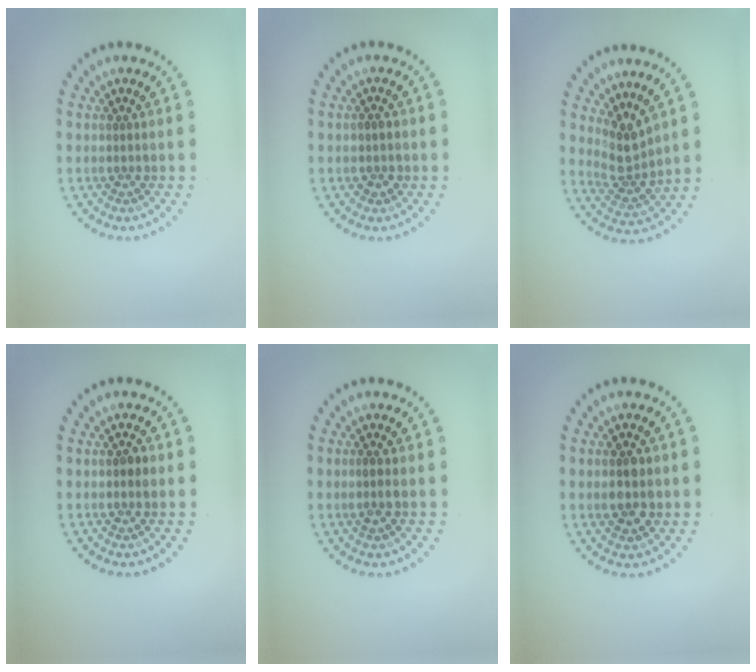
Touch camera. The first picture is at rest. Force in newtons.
{"total": 1.5, "press": 1.4, "slide": 0.4}
{"total": 2.8, "press": 2.1, "slide": 1.9}
{"total": 1.2, "press": 1.2, "slide": 0.3}
{"total": 1.0, "press": 0.8, "slide": 0.5}
{"total": 2.8, "press": 2.8, "slide": 0.1}